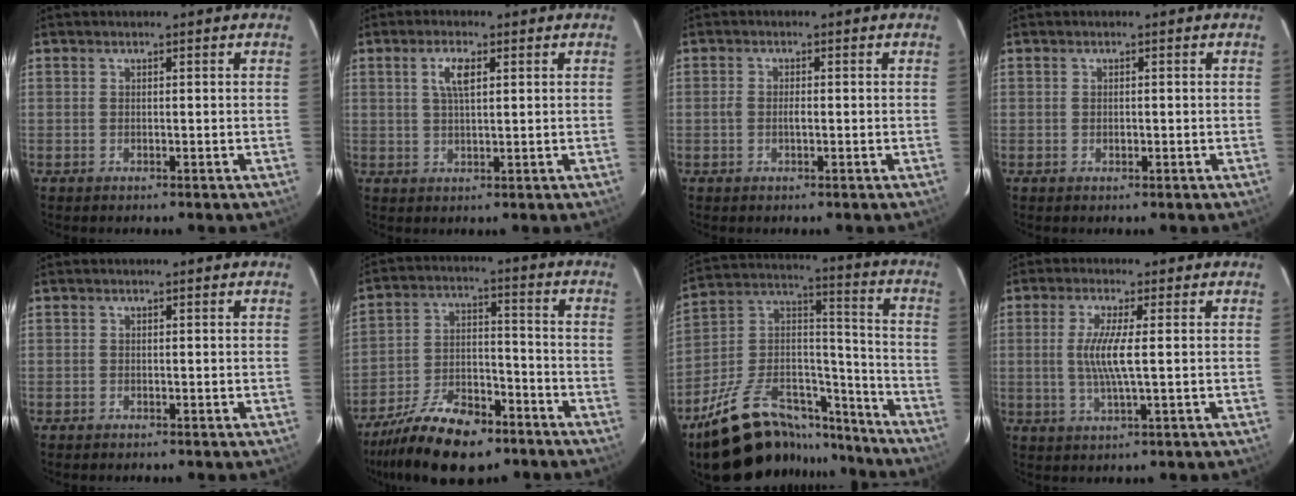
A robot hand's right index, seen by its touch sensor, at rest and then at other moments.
{"total": 4.0, "force": [1.4, 1.3, 3.4], "torque": [-0.065, 0.006, 0.026]}
{"total": 1.7, "force": [-0.4, 0.8, 1.4], "torque": [-0.029, 0.002, -0.009]}
{"total": 0.8, "force": [-0.2, 0.6, 0.4], "torque": [-0.005, 0.000, -0.001]}
{"total": 0.0}
{"total": 16.7, "force": [-12.2, 6.9, 9.2], "torque": [-0.190, -0.011, -0.207]}
{"total": 26.0, "force": [-19.3, 11.6, 13.1], "torque": [-0.241, 0.056, -0.284]}
{"total": 6.1, "force": [0.2, 0.1, 6.1], "torque": [-0.122, -0.006, 0.004]}